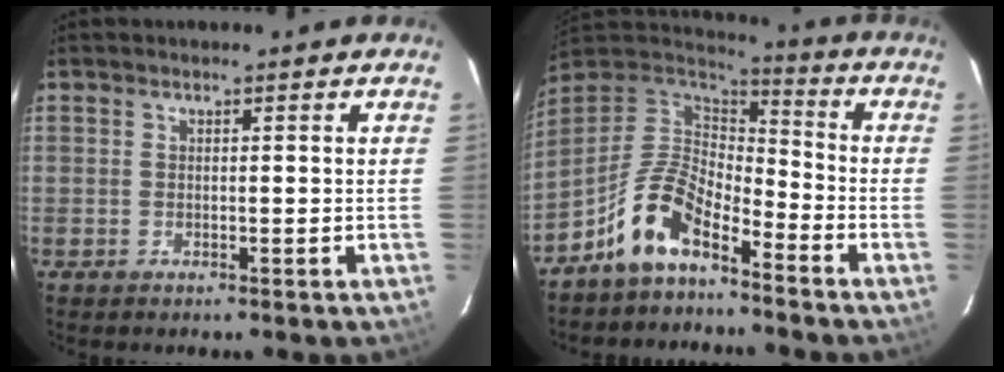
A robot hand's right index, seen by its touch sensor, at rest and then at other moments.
{"total": 11.9, "force": [-7.9, 4.8, 7.5], "torque": [-0.163, 0.018, -0.159]}